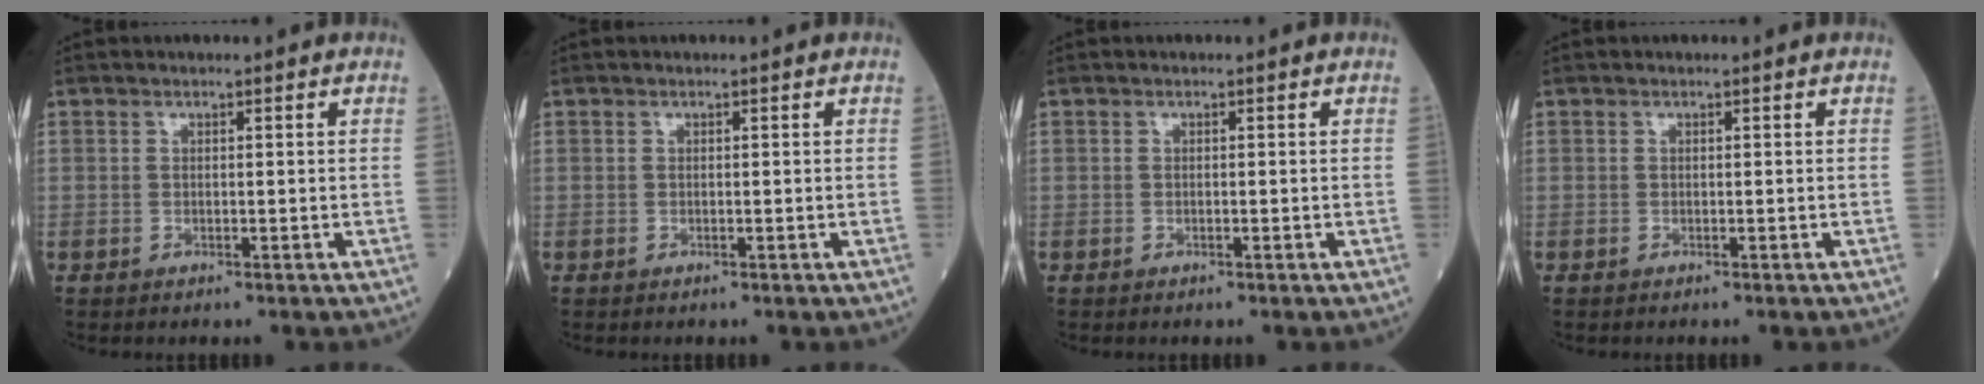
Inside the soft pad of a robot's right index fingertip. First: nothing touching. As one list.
[{"total": 0.0}, {"total": 0.0}, {"total": 0.0}]